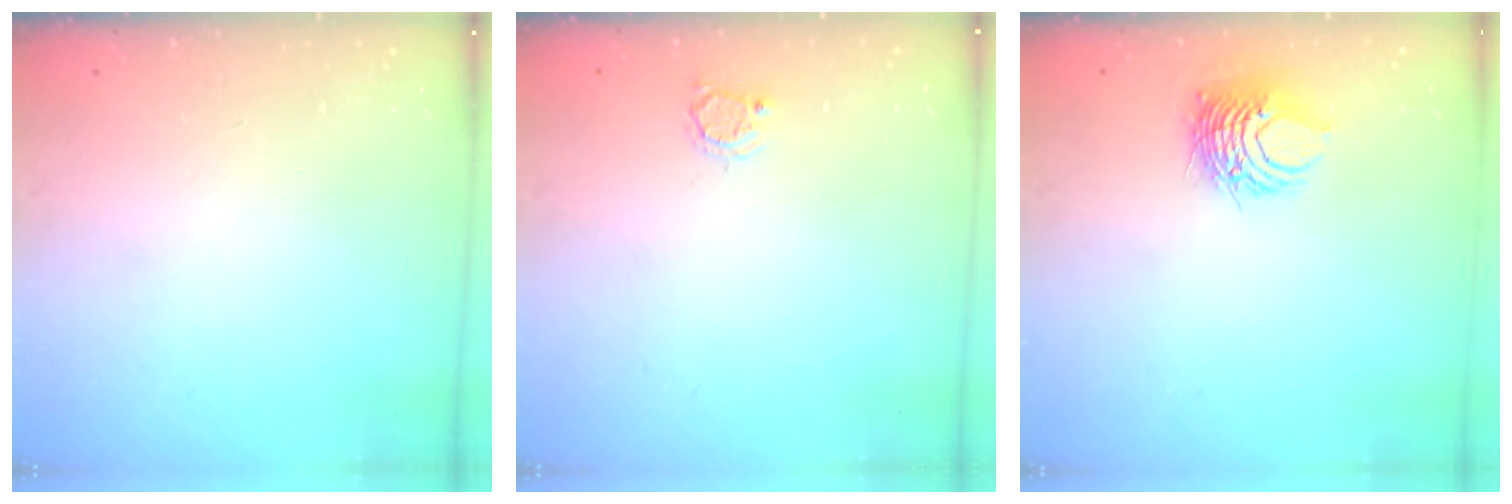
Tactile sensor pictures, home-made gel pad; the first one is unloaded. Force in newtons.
{"total": 2.9, "press": 2.9, "slide": 0.3}
{"total": 7.5, "press": 7.5, "slide": 0.6}